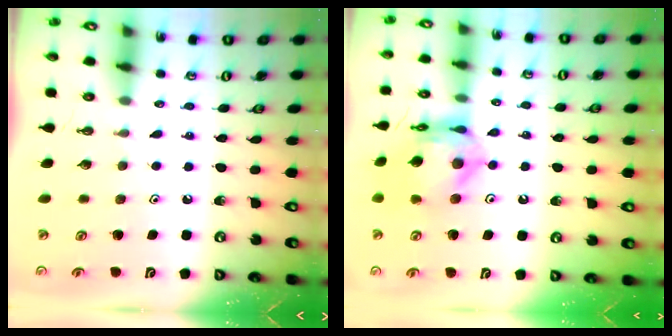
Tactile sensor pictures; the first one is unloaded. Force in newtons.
{"total": 12.2, "press": 12.1, "slide": 1.3}